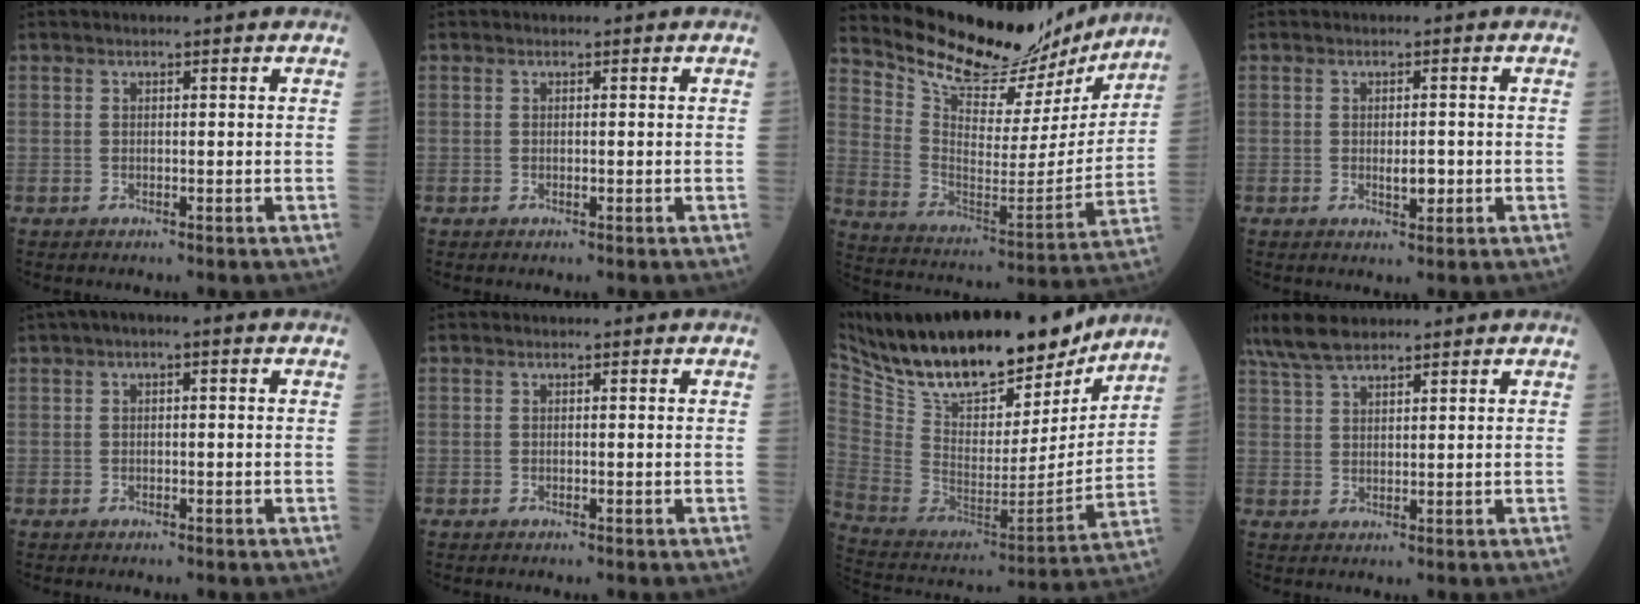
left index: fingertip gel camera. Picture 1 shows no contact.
{"total": 0.0}
{"total": 19.3, "force": [18.1, 4.5, 4.8], "torque": [-0.089, -0.043, 0.271]}
{"total": 2.2, "force": [-0.5, 1.0, 1.9], "torque": [-0.028, -0.005, -0.007]}
{"total": 2.6, "force": [0.7, 0.8, 2.3], "torque": [-0.036, 0.014, 0.006]}
{"total": 0.0}
{"total": 26.2, "force": [21.2, 8.1, 12.9], "torque": [-0.238, -0.012, 0.342]}
{"total": 7.6, "force": [6.2, 1.9, 4.0], "torque": [-0.090, 0.017, 0.123]}